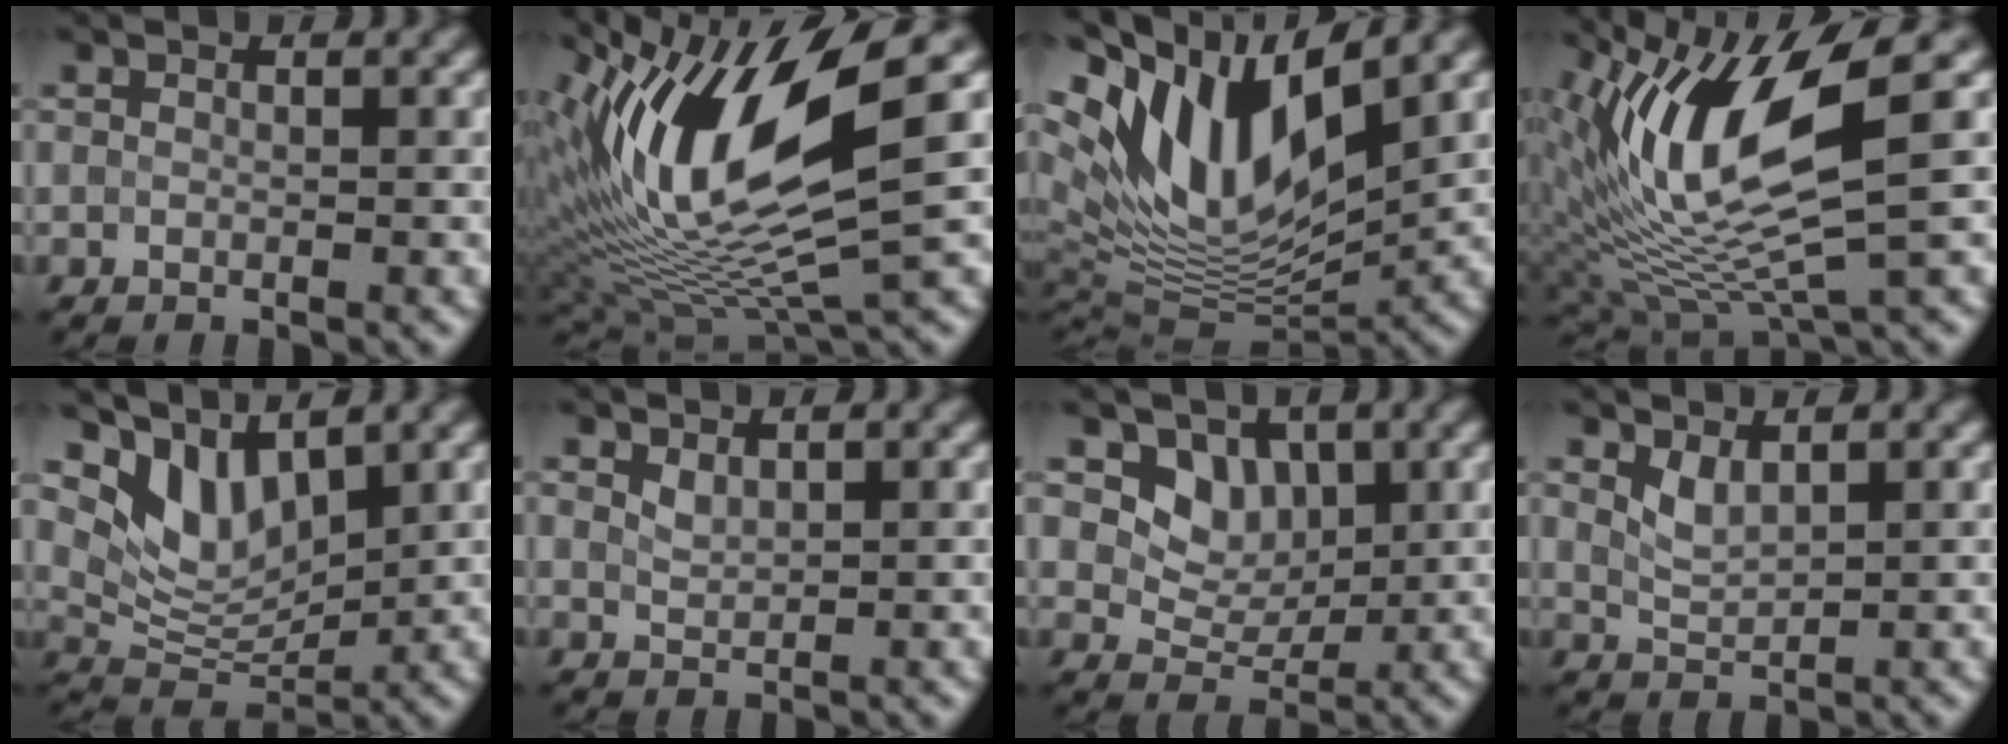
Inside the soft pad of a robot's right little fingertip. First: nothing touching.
{"total": 13.5, "force": [4.7, 4.0, 12.0], "torque": [-0.236, 0.008, 0.087]}
{"total": 13.5, "force": [5.8, 5.1, 11.0], "torque": [-0.207, 0.006, 0.103]}
{"total": 10.7, "force": [3.5, 2.9, 9.7], "torque": [-0.202, -0.002, 0.072]}
{"total": 4.7, "force": [3.5, 2.1, 2.3], "torque": [-0.057, -0.008, 0.063]}
{"total": 1.1, "force": [0.9, 0.4, 0.6], "torque": [-0.018, 0.001, 0.022]}
{"total": 3.7, "force": [1.6, 2.8, 1.8], "torque": [-0.031, -0.005, 0.021]}
{"total": 1.8, "force": [1.2, 0.6, 1.2], "torque": [-0.030, -0.002, 0.031]}